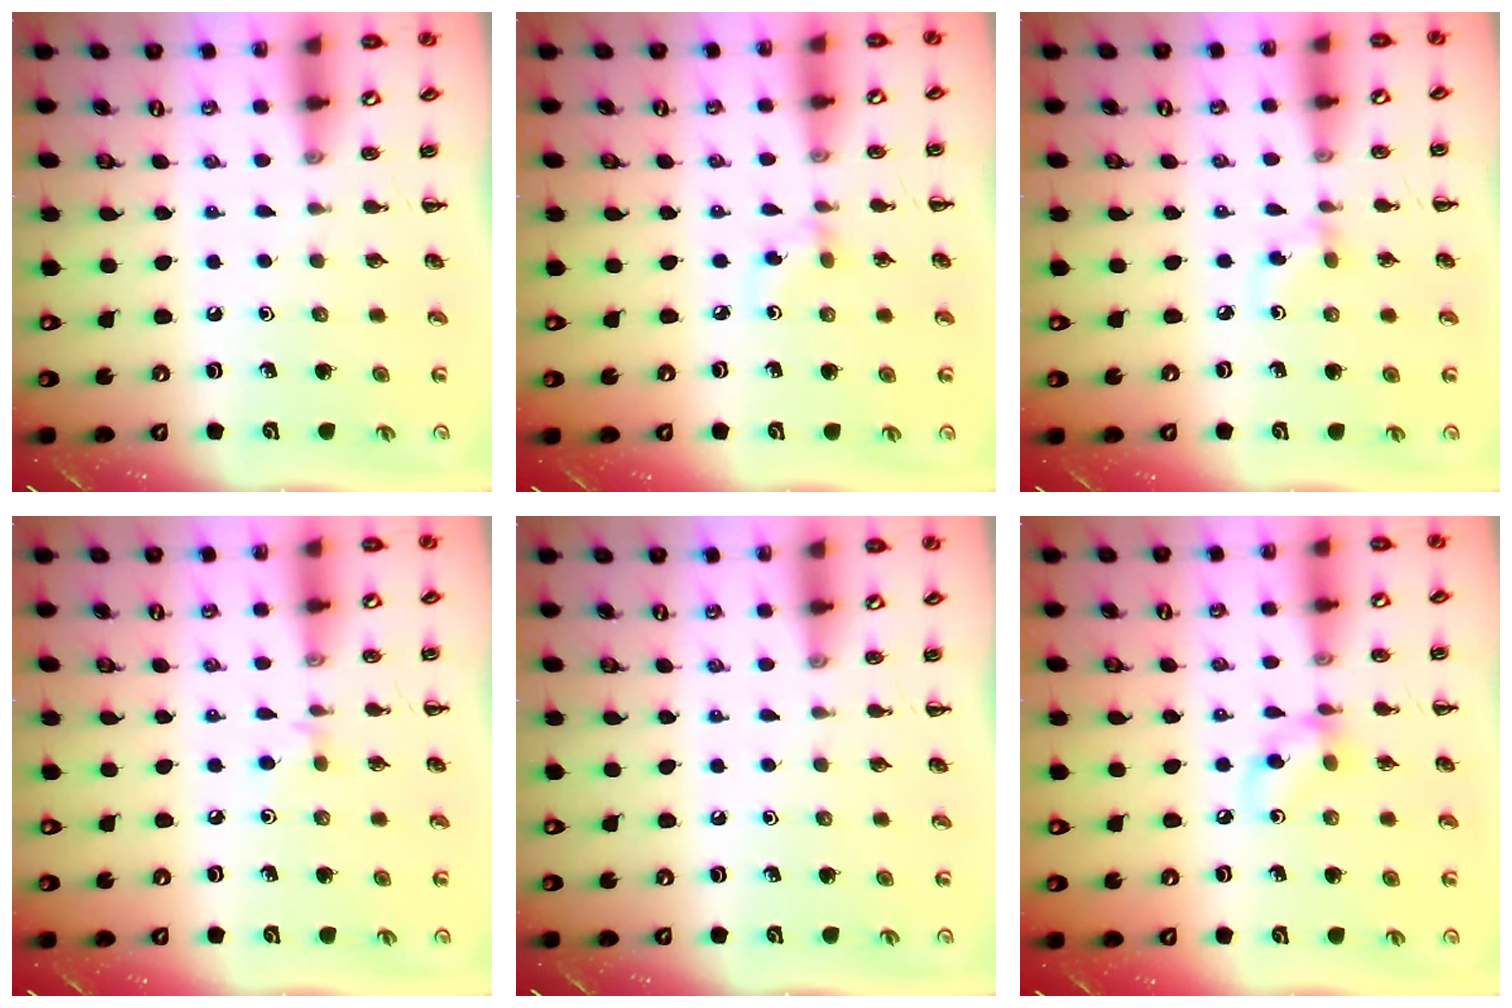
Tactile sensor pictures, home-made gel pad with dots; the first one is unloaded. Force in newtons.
{"total": 3.2, "press": 3.0, "slide": 1.2}
{"total": 3.2, "press": 3.0, "slide": 1.2}
{"total": 3.0, "press": 2.7, "slide": 1.2}
{"total": 0.0}
{"total": 7.5, "press": 7.5, "slide": 0.9}